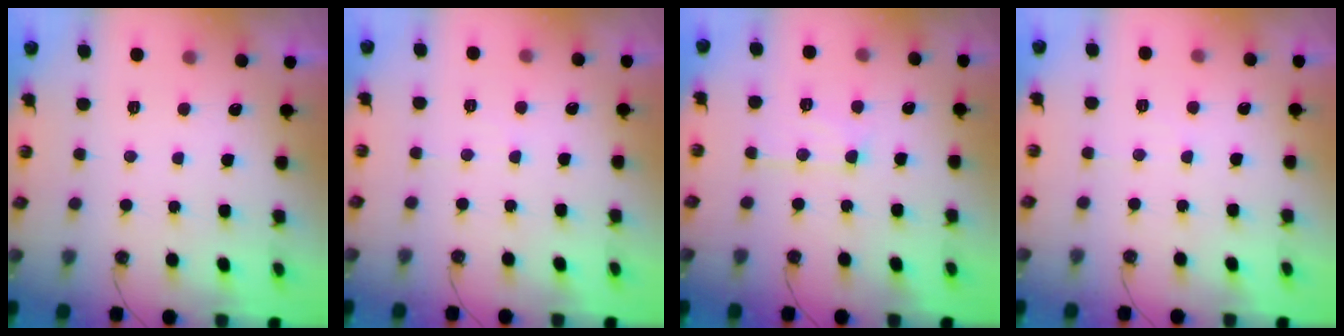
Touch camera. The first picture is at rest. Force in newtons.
{"total": 3.3, "press": 3.3, "slide": 0.5}
{"total": 9.4, "press": 9.4, "slide": 0.9}
{"total": 3.3, "press": 3.3, "slide": 0.5}